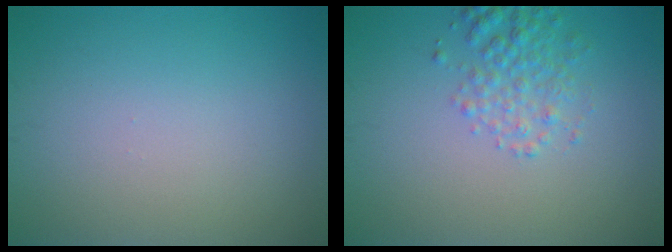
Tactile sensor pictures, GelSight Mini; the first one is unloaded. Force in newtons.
{"total": 2.7, "press": 2.7, "slide": 0.1}